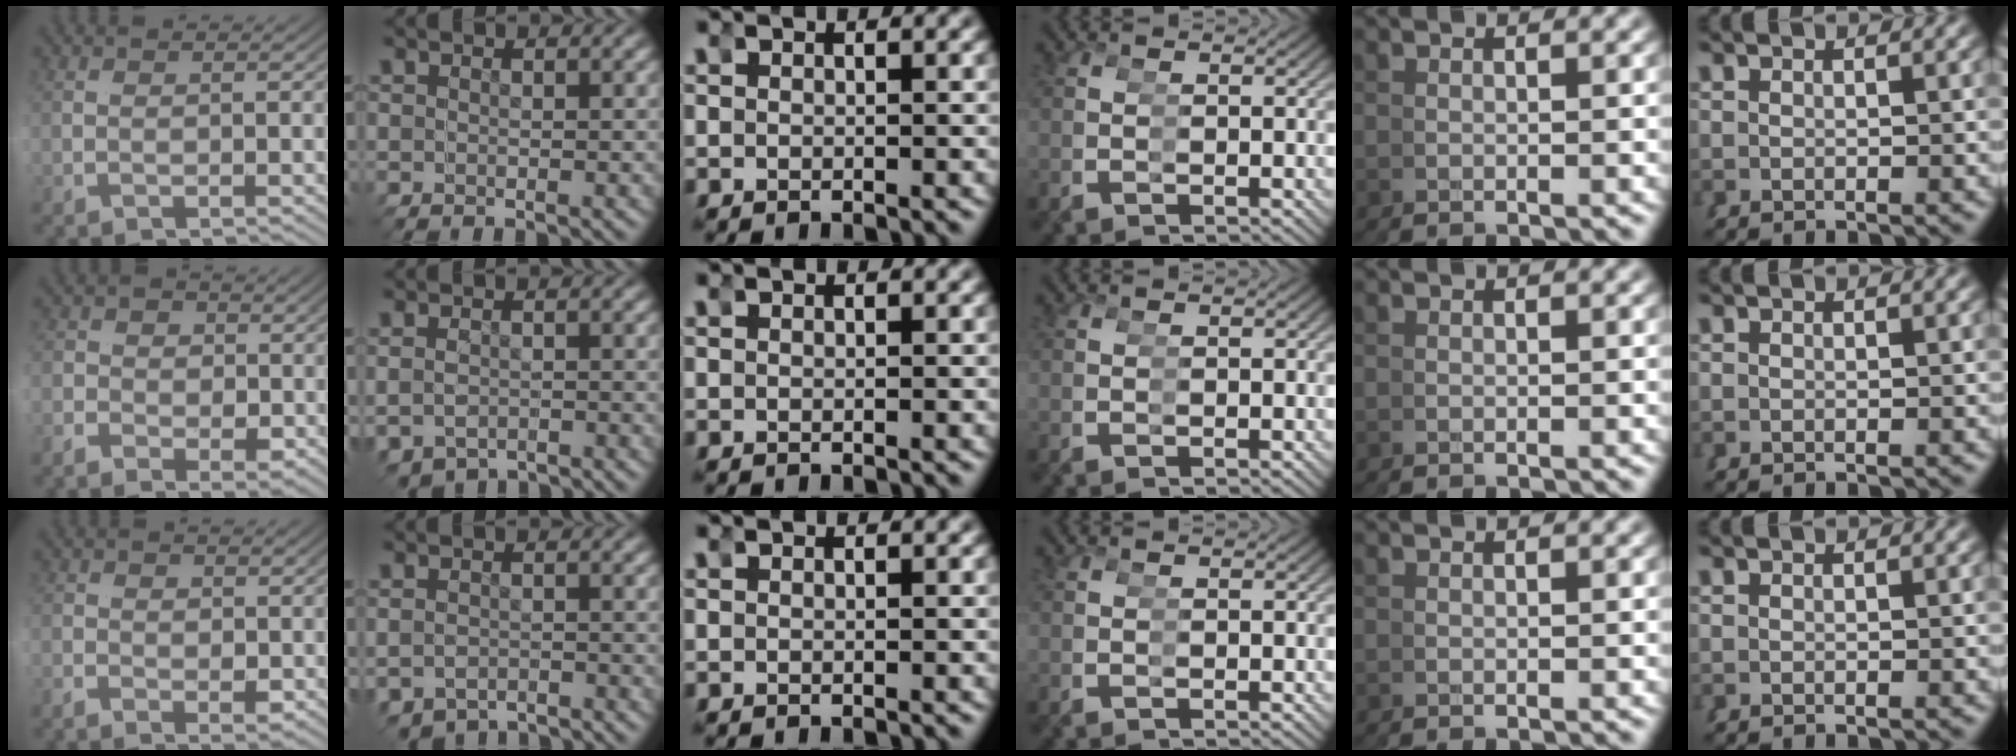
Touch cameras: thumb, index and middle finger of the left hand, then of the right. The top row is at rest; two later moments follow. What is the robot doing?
{"motion": "grasp_and_lifting", "object": "hoodie"}